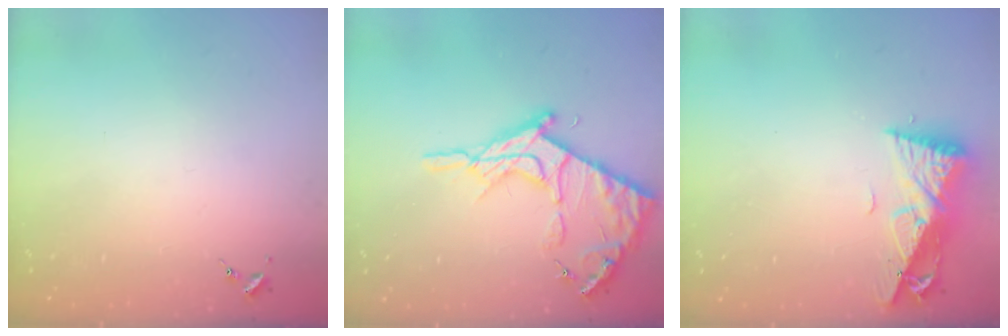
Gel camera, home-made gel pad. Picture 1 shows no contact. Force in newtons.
{"total": 16.8, "press": 16.8, "slide": 1.3}
{"total": 10.1, "press": 10.0, "slide": 1.4}